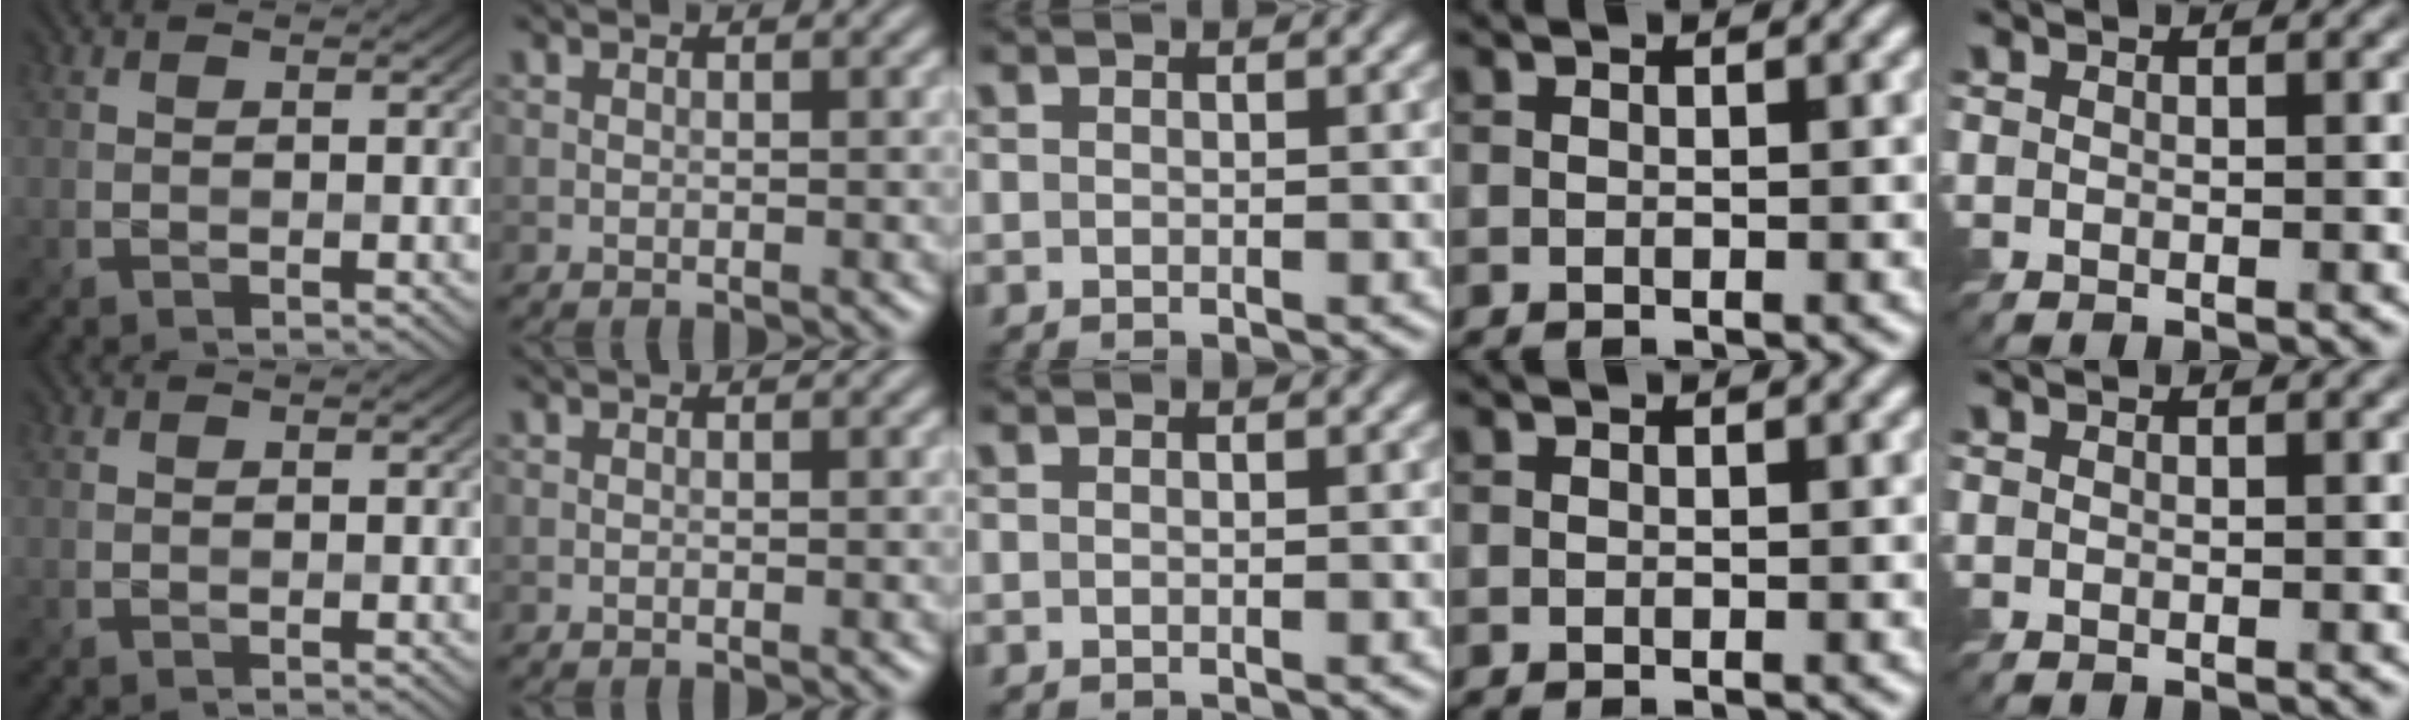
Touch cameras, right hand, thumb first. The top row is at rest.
{}